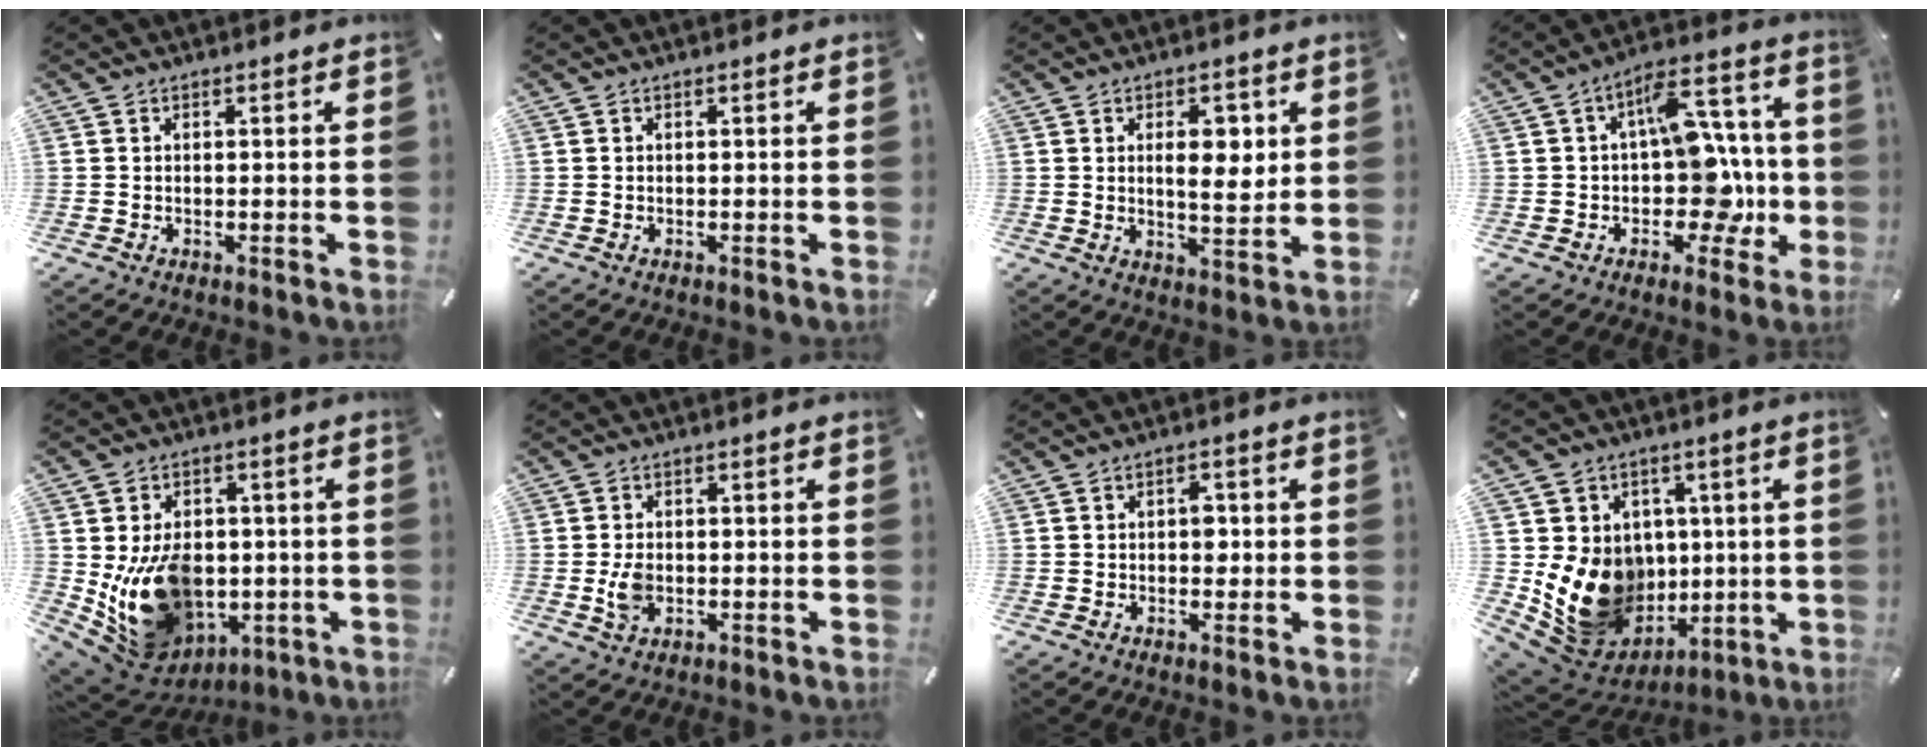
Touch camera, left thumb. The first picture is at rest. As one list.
[{"total": 0.0}, {"total": 8.2, "force": [1.9, 4.2, 6.7], "torque": [-0.089, -0.009, 0.025]}, {"total": 15.5, "force": [0.4, 10.6, 11.4], "torque": [-0.150, -0.012, 0.014]}, {"total": 17.0, "force": [-1.4, 13.5, 10.3], "torque": [-0.193, -0.014, -0.010]}, {"total": 4.7, "force": [-0.7, 3.3, 3.2], "torque": [-0.069, -0.004, -0.018]}, {"total": 2.8, "force": [0.0, 2.0, 2.0], "torque": [-0.016, -0.003, -0.007]}, {"total": 17.1, "force": [-1.0, 15.1, 8.0], "torque": [-0.138, -0.008, 0.010]}]